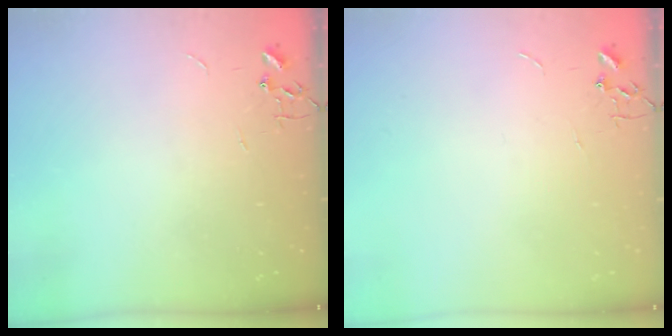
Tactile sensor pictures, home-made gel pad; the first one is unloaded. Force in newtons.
{"total": 0.0}